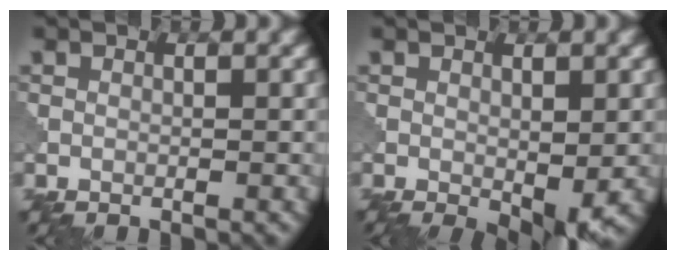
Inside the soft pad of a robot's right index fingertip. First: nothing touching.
{"total": 3.5, "force": [-0.9, 1.3, 3.1], "torque": [-0.051, -0.013, -0.009]}